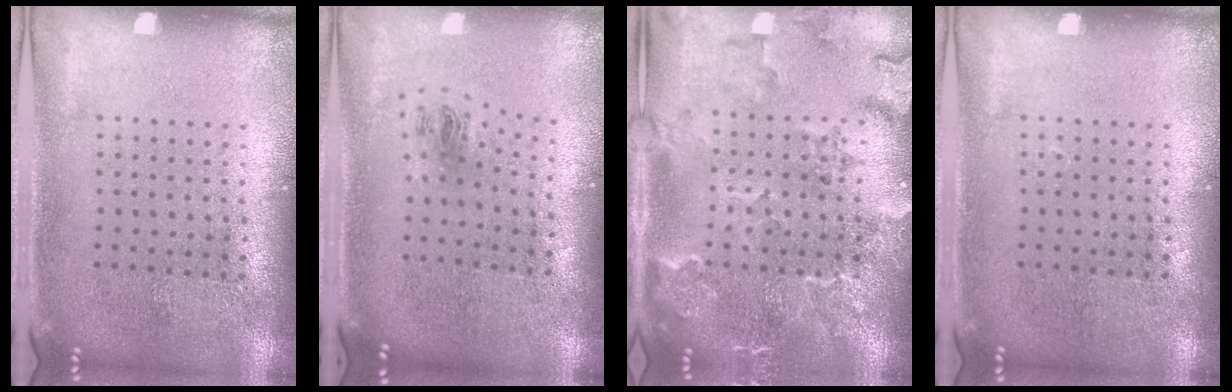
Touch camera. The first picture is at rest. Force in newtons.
{"total": 1.0, "press": 0.4, "slide": 0.9}
{"total": 2.5, "press": 2.2, "slide": 1.1}
{"total": 0.0}